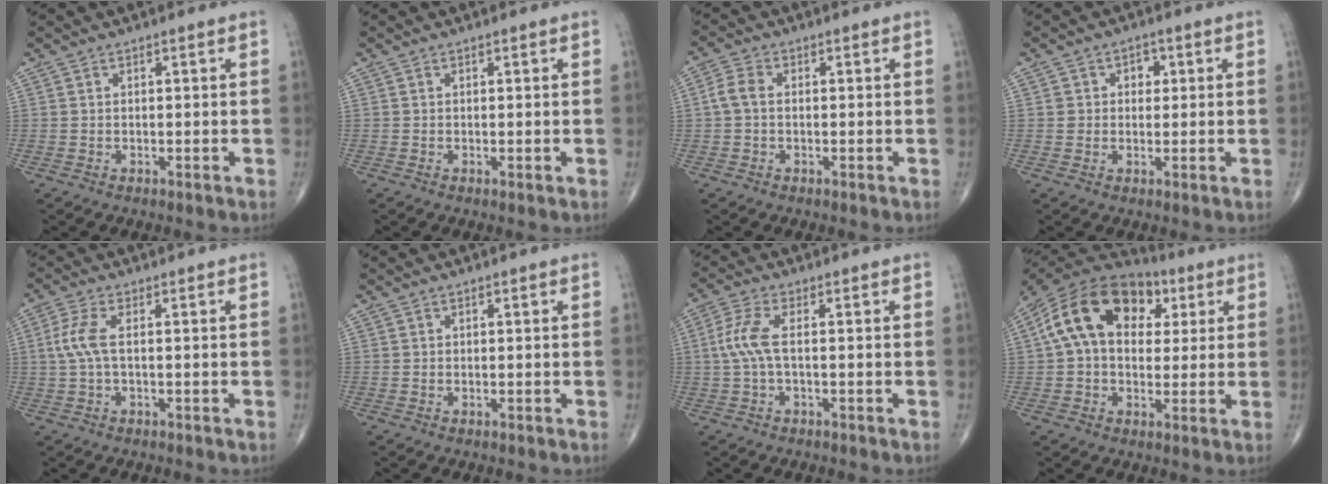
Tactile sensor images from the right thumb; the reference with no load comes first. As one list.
[{"total": 0.0}, {"total": 3.5, "force": [-0.1, 2.3, 2.6], "torque": [-0.056, 0.009, -0.008]}, {"total": 3.2, "force": [0.8, 2.8, 1.5], "torque": [0.003, 0.003, 0.007]}, {"total": 4.7, "force": [0.3, 1.6, 4.4], "torque": [-0.123, 0.009, 0.001]}, {"total": 0.0}, {"total": 5.5, "force": [-0.1, 1.8, 5.2], "torque": [-0.139, 0.012, -0.006]}, {"total": 19.0, "force": [5.0, 12.7, 13.2], "torque": [-0.218, 0.032, 0.076]}]